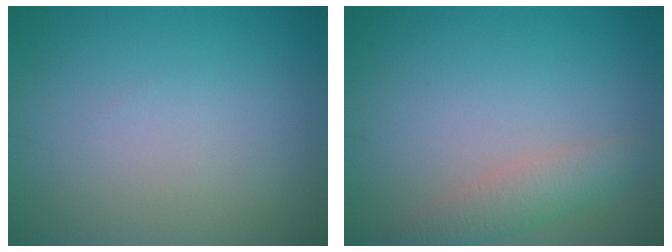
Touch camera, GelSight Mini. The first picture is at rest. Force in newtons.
{"total": 2.3, "press": 2.3, "slide": 0.1}